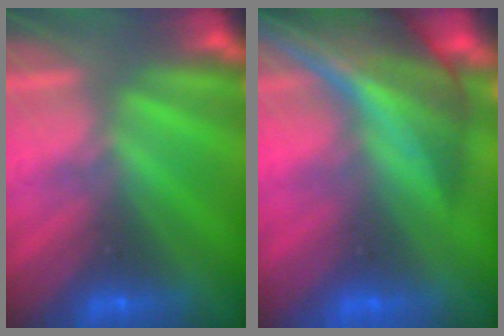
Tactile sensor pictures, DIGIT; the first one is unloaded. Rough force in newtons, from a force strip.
{"total": 9.1}